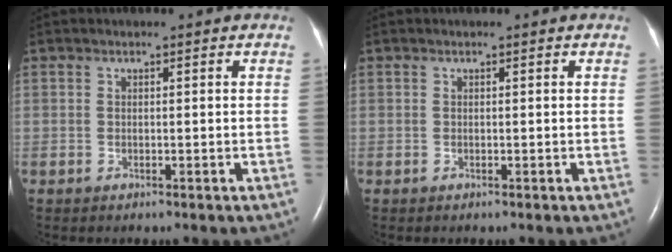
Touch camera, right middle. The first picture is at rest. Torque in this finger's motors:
{"motor_torque": [0.13, 0.06, 0.07, 0.00]}